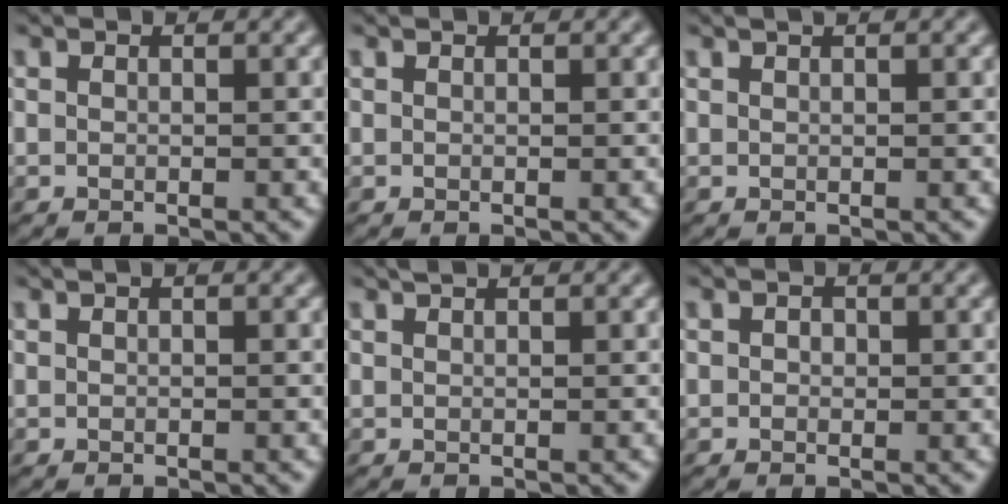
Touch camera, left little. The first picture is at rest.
{"total": 0.0}
{"total": 1.3, "force": [0.9, 0.4, 0.9], "torque": [-0.004, 0.009, 0.005]}
{"total": 0.9, "force": [0.5, 0.3, 0.7], "torque": [-0.006, 0.003, 0.006]}
{"total": 1.0, "force": [0.9, 0.0, 0.5], "torque": [-0.001, 0.005, 0.013]}
{"total": 1.0, "force": [-0.2, 0.9, 0.5], "torque": [-0.010, 0.002, -0.003]}